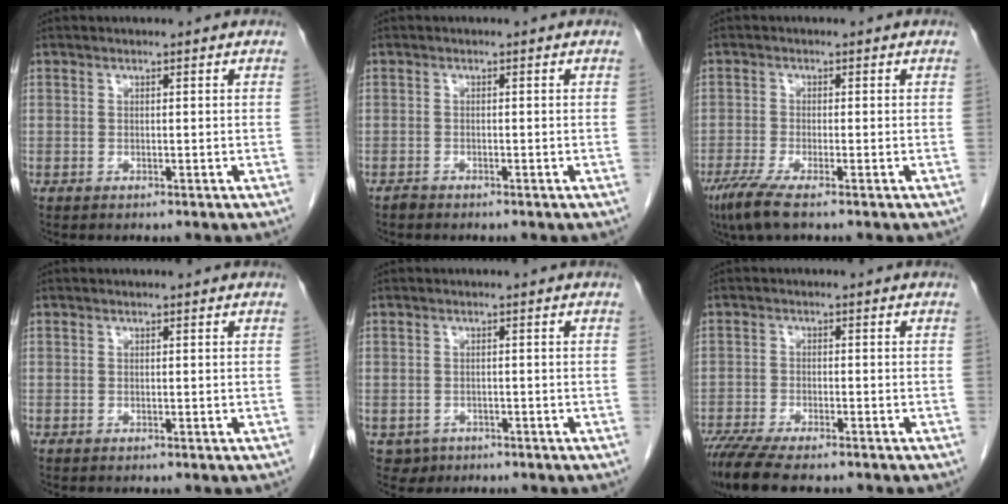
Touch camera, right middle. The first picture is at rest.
{"total": 0.7, "force": [-0.6, 0.2, 0.1], "torque": [-0.006, -0.001, -0.014]}
{"total": 4.6, "force": [-3.0, 0.6, 3.4], "torque": [-0.074, -0.015, -0.055]}
{"total": 0.0}
{"total": 2.4, "force": [-1.3, 2.0, 0.1], "torque": [-0.003, 0.007, -0.017]}
{"total": 9.9, "force": [-8.1, 2.1, 5.4], "torque": [-0.087, -0.016, -0.131]}